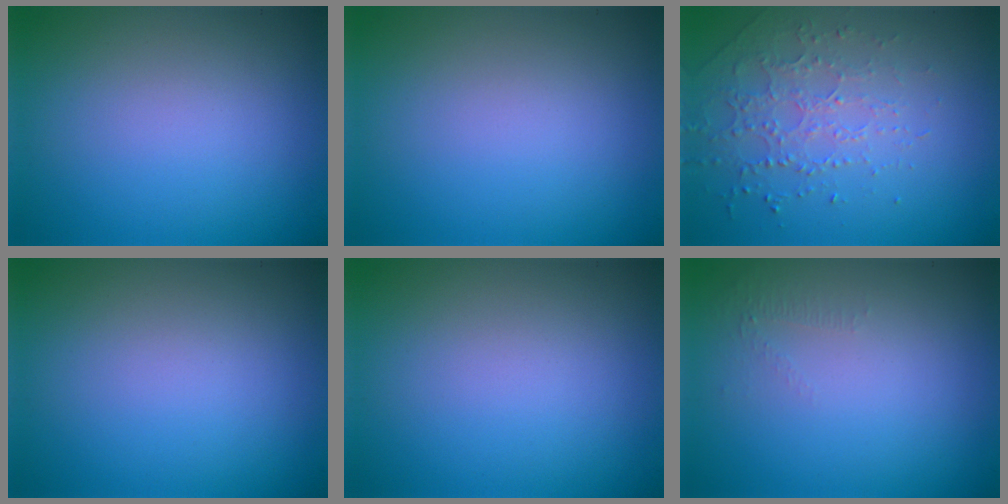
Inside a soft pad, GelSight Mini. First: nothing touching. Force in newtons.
{"total": 0.0}
{"total": 2.1, "press": 1.9, "slide": 0.9}
{"total": 0.0}
{"total": 0.0}
{"total": 0.5, "press": 0.2, "slide": 0.5}